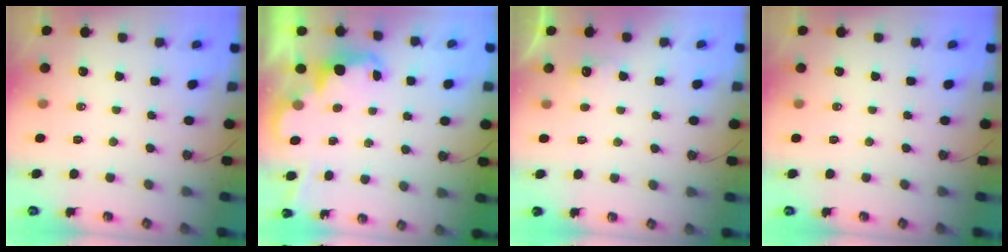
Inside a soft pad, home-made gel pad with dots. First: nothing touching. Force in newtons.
{"total": 2.3, "press": 2.3, "slide": 0.5}
{"total": 5.4, "press": 5.4, "slide": 0.8}
{"total": 0.0}